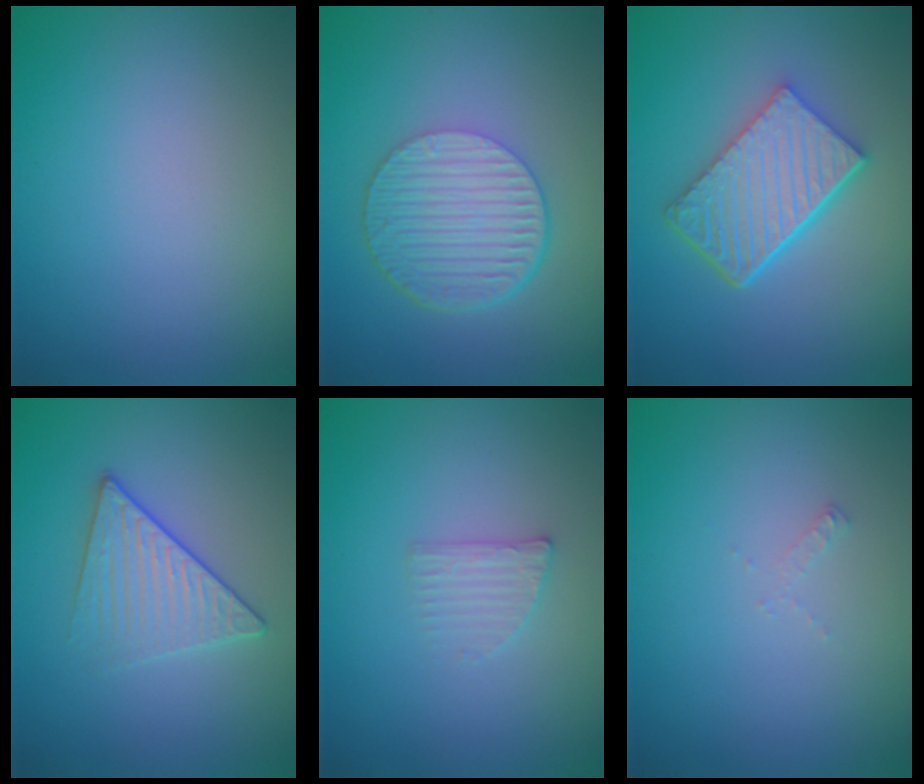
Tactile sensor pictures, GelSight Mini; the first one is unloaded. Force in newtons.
{"total": 6.1, "press": 4.1, "slide": 4.5}
{"total": 6.0, "press": 4.3, "slide": 4.2}
{"total": 2.7, "press": 2.4, "slide": 1.2}
{"total": 1.6, "press": 1.5, "slide": 0.3}
{"total": 0.5, "press": 0.5, "slide": 0.1}